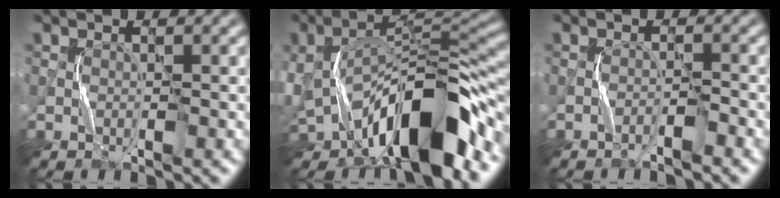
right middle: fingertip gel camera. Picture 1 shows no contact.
{"total": 13.6, "force": [-5.0, 6.0, 11.1], "torque": [-0.171, 0.011, -0.090]}
{"total": 1.4, "force": [-1.2, 0.0, 0.6], "torque": [-0.012, 0.009, -0.022]}